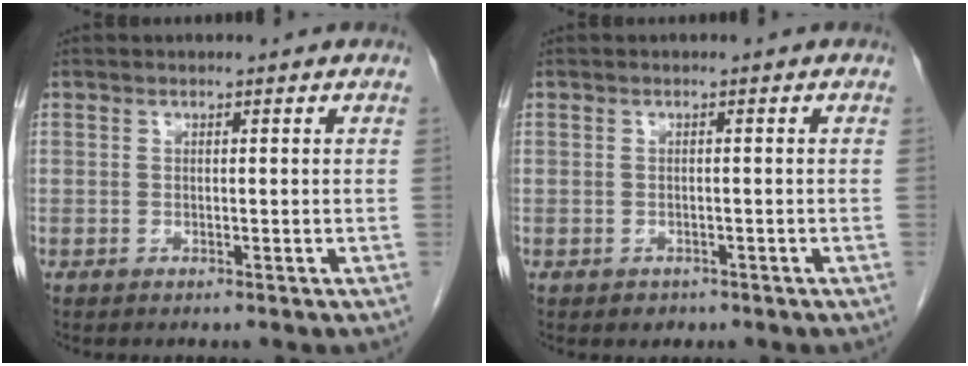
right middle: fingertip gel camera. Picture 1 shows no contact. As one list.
[{"total": 1.3, "force": [-0.8, 1.0, 0.2], "torque": [-0.005, 0.002, -0.007]}]